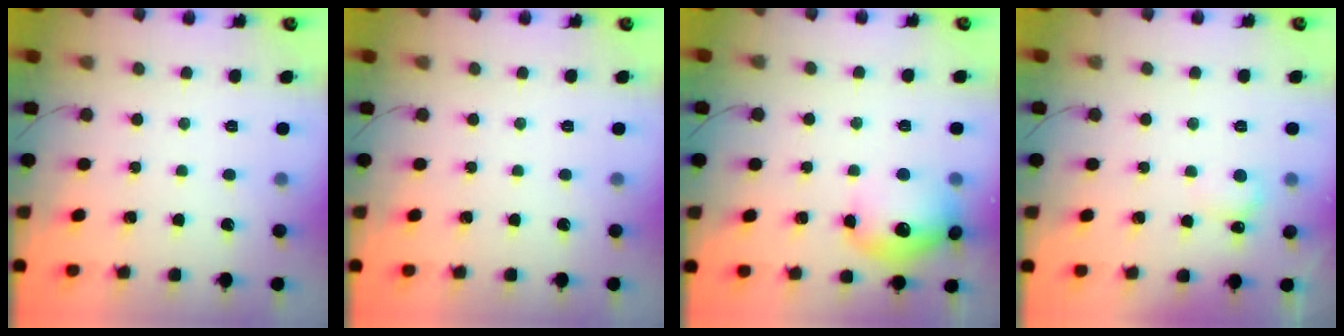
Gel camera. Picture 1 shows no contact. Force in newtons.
{"total": 0.0}
{"total": 16.2, "press": 16.2, "slide": 1.5}
{"total": 3.9, "press": 3.7, "slide": 1.0}